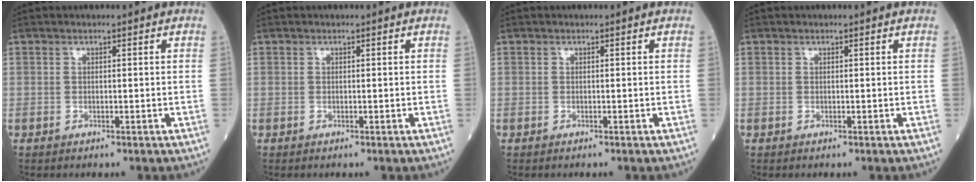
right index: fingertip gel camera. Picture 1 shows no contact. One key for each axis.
{"total": 0.0}
{"total": 0.6, "fx": 0.6, "fy": 0.1, "fz": -0.1, "tx": 0.003, "ty": 0.001, "tz": 0.003}
{"total": 0.0}